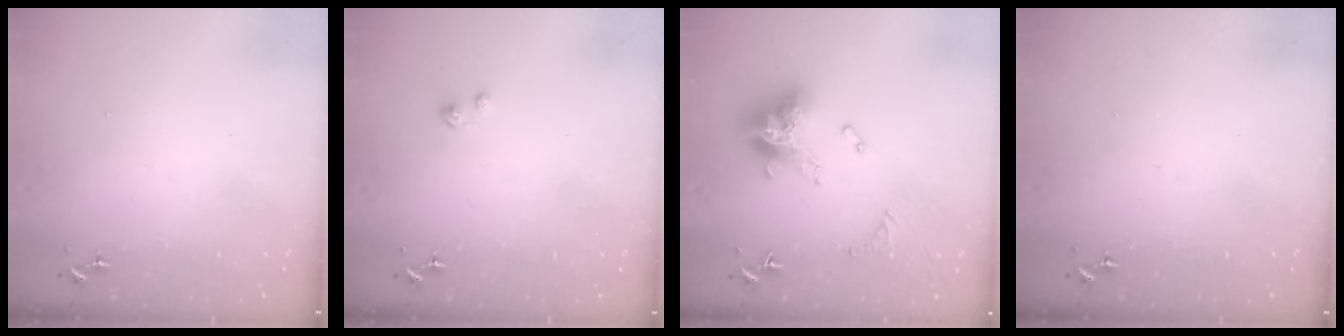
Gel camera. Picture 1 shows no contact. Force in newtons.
{"total": 2.8, "press": 2.8, "slide": 0.3}
{"total": 14.2, "press": 14.1, "slide": 1.5}
{"total": 0.0}